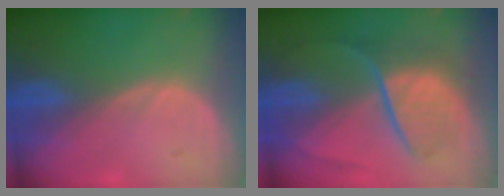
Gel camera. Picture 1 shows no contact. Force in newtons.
{"total": 9.3, "press": 7.8, "slide": 5.2}